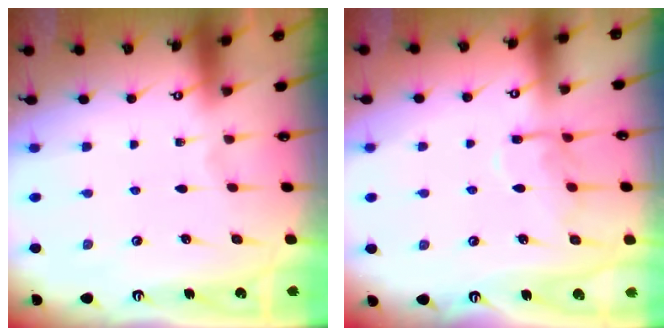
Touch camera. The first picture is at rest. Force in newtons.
{"total": 10.9, "press": 10.8, "slide": 0.8}